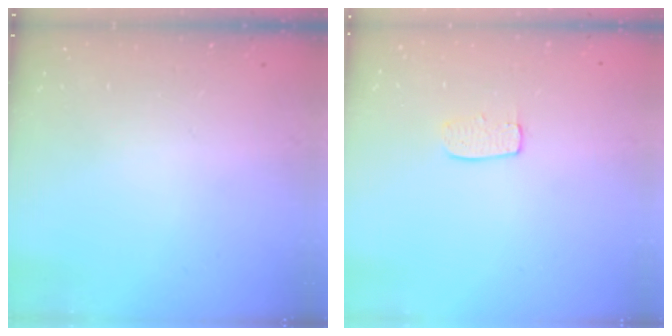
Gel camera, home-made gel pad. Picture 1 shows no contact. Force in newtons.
{"total": 5.6, "press": 5.6, "slide": 0.4}